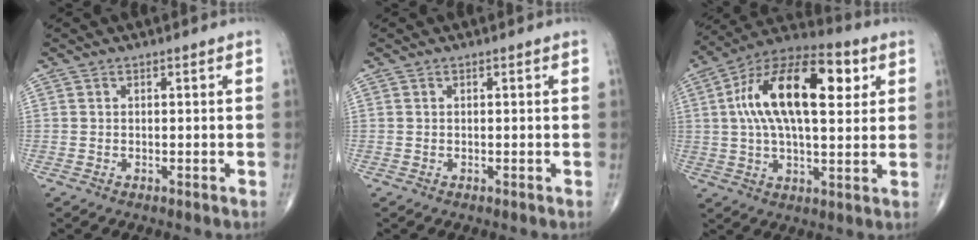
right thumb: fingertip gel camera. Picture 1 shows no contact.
{"total": 0.0}
{"total": 21.5, "force": [5.3, 9.9, 18.3], "torque": [-0.304, 0.015, 0.077]}